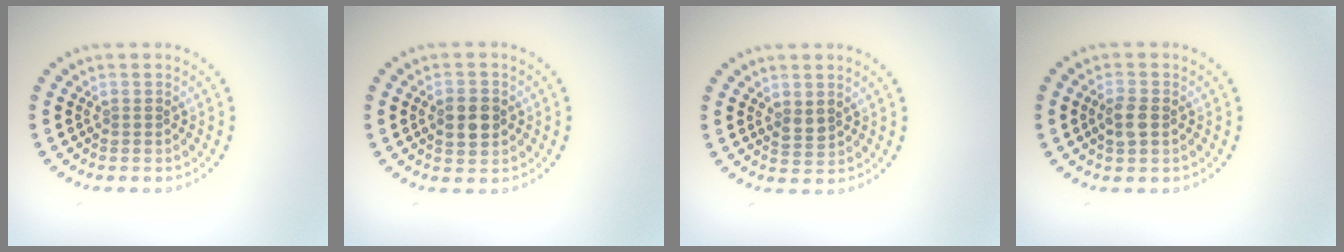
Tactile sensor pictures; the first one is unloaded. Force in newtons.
{"total": 3.3, "press": 3.3, "slide": 0.1}
{"total": 1.1, "press": 1.1, "slide": 0.4}
{"total": 2.0, "press": 2.0, "slide": 0.3}